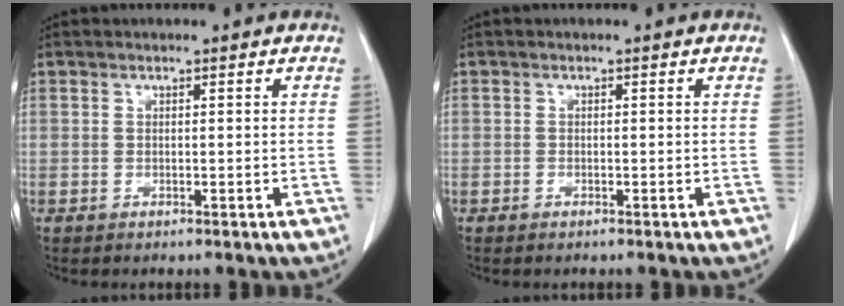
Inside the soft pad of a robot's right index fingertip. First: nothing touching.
{"total": 0.9, "force": [-0.5, 0.5, 0.5], "torque": [-0.011, 0.000, -0.005]}